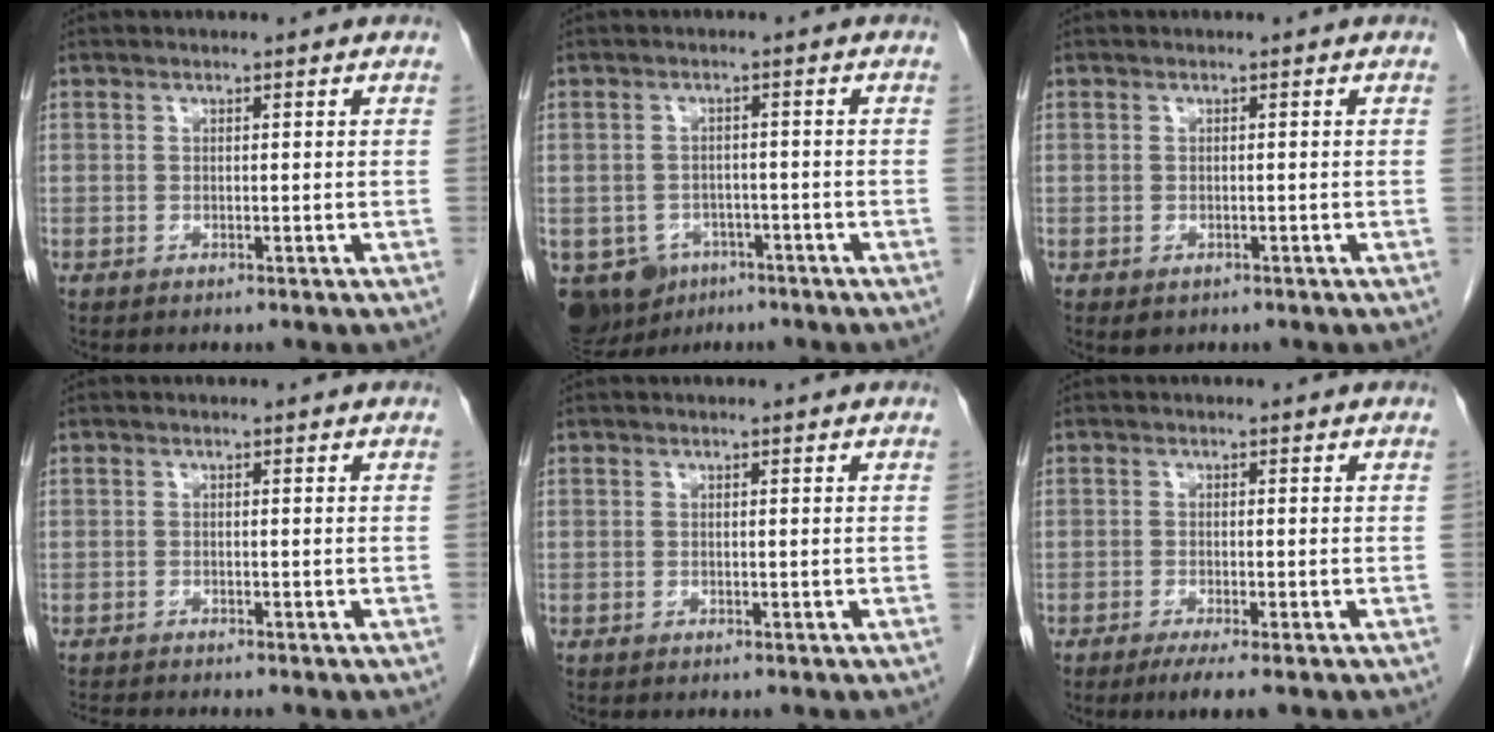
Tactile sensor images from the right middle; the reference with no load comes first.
{"total": 9.7, "force": [-5.4, 7.5, 3.0], "torque": [-0.079, -0.003, -0.071]}
{"total": 1.2, "force": [-0.6, 0.8, 0.5], "torque": [-0.009, 0.000, -0.002]}
{"total": 3.3, "force": [-3.1, -0.2, 1.1], "torque": [-0.013, -0.010, -0.050]}
{"total": 0.0}
{"total": 3.6, "force": [-2.3, 0.1, 2.7], "torque": [-0.041, -0.011, -0.038]}